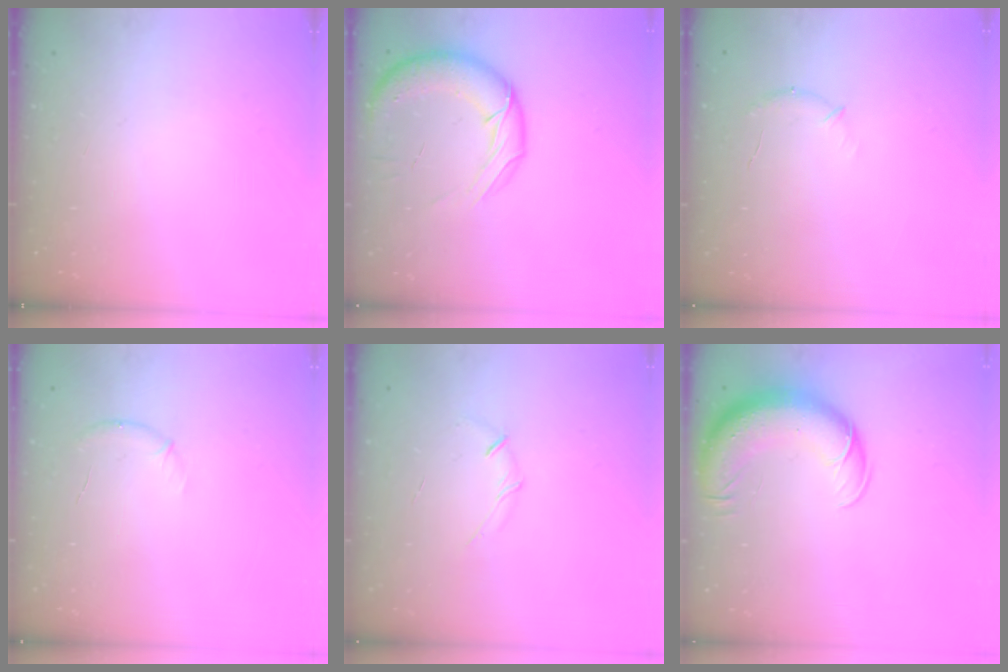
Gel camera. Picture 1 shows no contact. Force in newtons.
{"total": 15.3, "press": 14.8, "slide": 3.8}
{"total": 6.9, "press": 6.7, "slide": 1.8}
{"total": 5.8, "press": 5.4, "slide": 2.2}
{"total": 4.1, "press": 4.0, "slide": 0.9}
{"total": 13.5, "press": 13.1, "slide": 3.3}